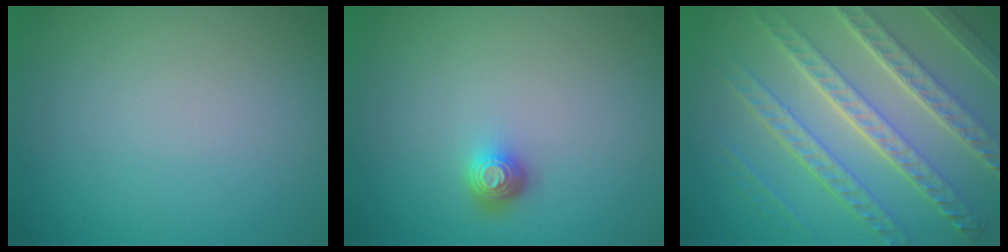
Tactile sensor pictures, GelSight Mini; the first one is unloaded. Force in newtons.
{"total": 1.6, "press": 1.3, "slide": 1.0}
{"total": 9.0, "press": 6.4, "slide": 6.4}